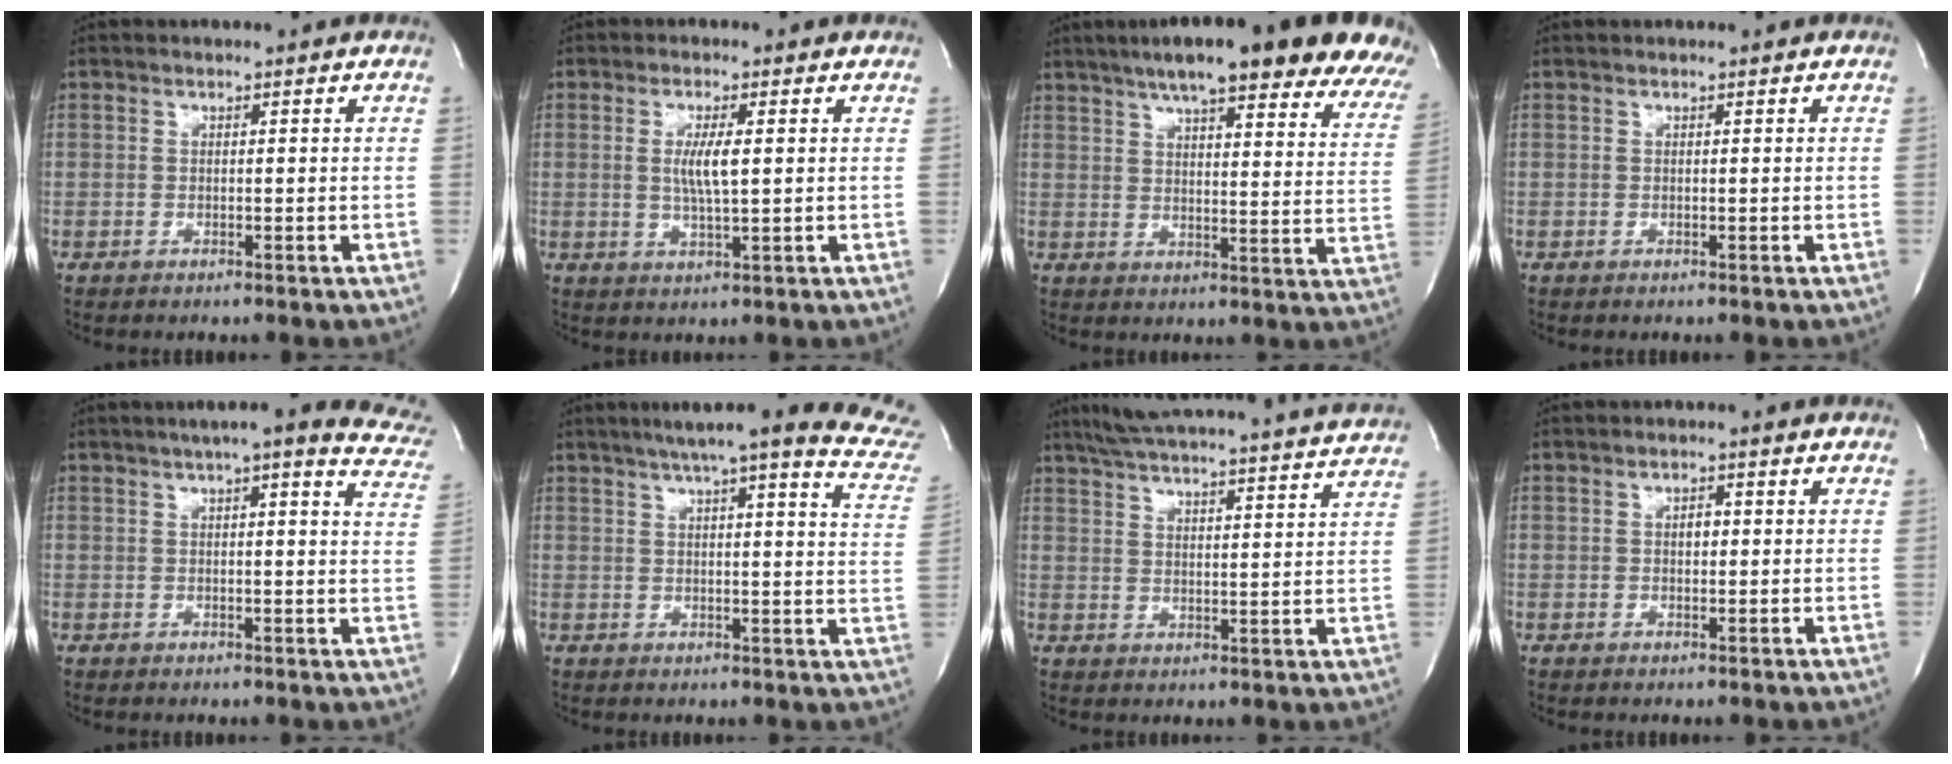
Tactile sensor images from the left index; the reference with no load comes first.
{"total": 4.3, "force": [0.1, 0.3, 4.3], "torque": [-0.083, -0.011, 0.003]}
{"total": 26.6, "force": [21.3, 3.8, 15.5], "torque": [-0.193, -0.017, 0.251]}
{"total": 0.0}
{"total": 16.9, "force": [13.9, 2.9, 9.2], "torque": [-0.111, 0.000, 0.142]}
{"total": 22.3, "force": [20.0, 0.5, 9.8], "torque": [-0.131, -0.063, 0.219]}
{"total": 24.8, "force": [23.0, 0.6, 9.1], "torque": [-0.154, -0.024, 0.295]}
{"total": 1.3, "force": [-0.3, 0.7, 1.1], "torque": [-0.016, -0.003, -0.005]}